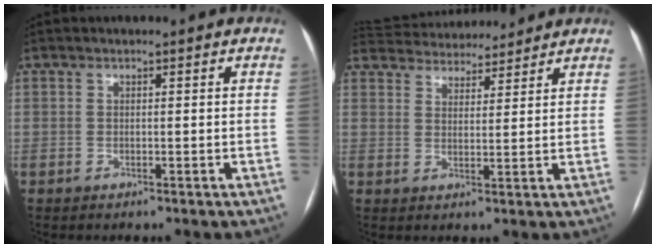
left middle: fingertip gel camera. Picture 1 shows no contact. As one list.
[{"total": 13.6, "force": [12.7, 3.7, 3.4], "torque": [-0.064, 0.034, 0.193]}]